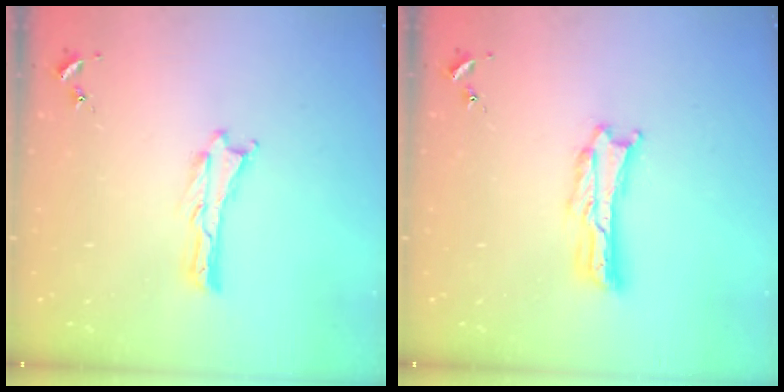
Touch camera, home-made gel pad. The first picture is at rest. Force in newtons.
{"total": 1.7, "press": 1.7, "slide": 0.3}